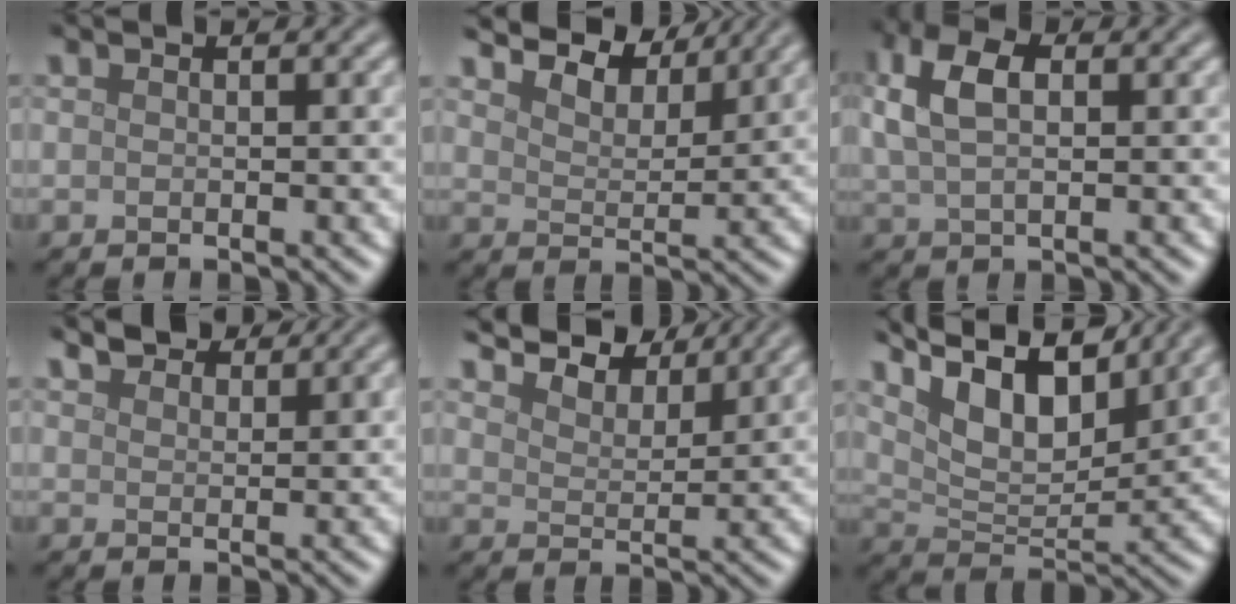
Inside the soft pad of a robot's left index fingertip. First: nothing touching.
{"total": 6.6, "force": [5.8, 1.9, 2.6], "torque": [-0.055, 0.000, 0.084]}
{"total": 5.0, "force": [1.5, 2.8, 3.9], "torque": [-0.082, 0.010, 0.023]}
{"total": 3.0, "force": [2.7, 1.1, 0.9], "torque": [-0.021, 0.008, 0.042]}
{"total": 6.8, "force": [6.0, 2.0, 2.5], "torque": [-0.054, 0.001, 0.091]}
{"total": 10.3, "force": [7.0, 3.7, 6.6], "torque": [-0.124, 0.013, 0.105]}